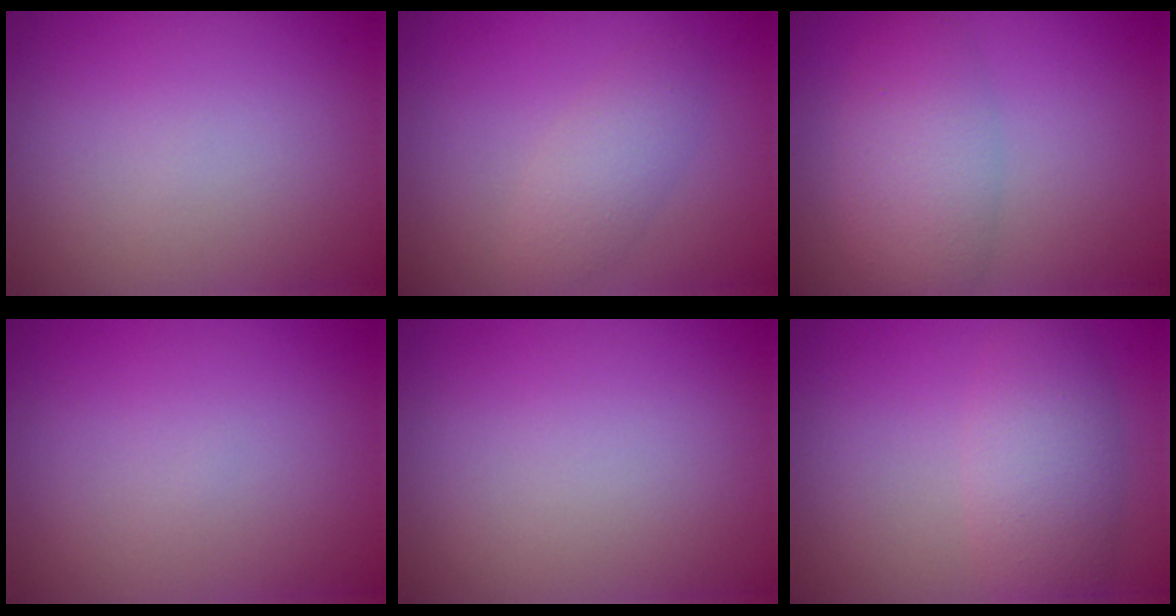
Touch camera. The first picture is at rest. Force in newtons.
{"total": 2.5, "press": 2.5, "slide": 0.0}
{"total": 4.5, "press": 4.5, "slide": 0.1}
{"total": 0.0}
{"total": 0.0}
{"total": 4.2, "press": 4.1, "slide": 0.3}